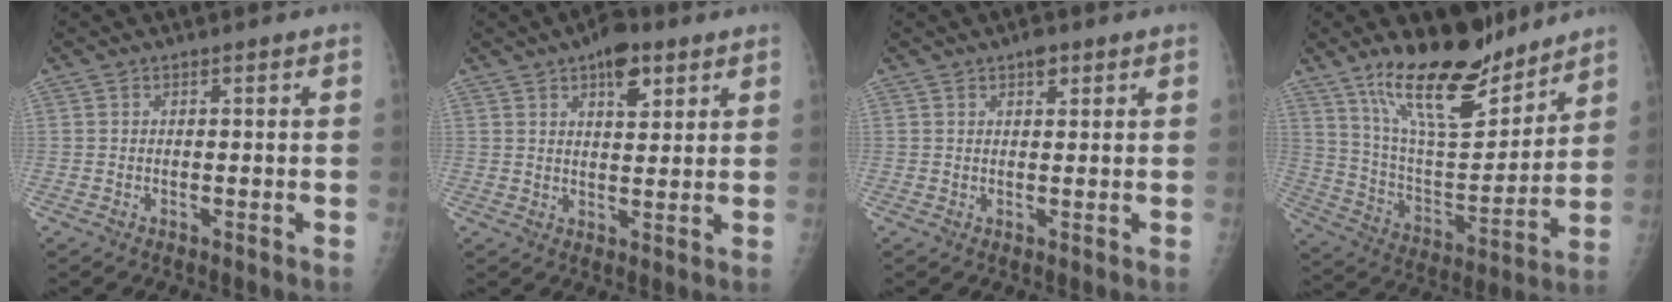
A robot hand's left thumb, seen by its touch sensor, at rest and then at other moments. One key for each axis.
{"total": 7.0, "fx": 3.8, "fy": 3.3, "fz": 4.8, "tx": -0.050, "ty": -0.016, "tz": 0.052}
{"total": 2.2, "fx": 1.3, "fy": 1.1, "fz": 1.3, "tx": -0.011, "ty": -0.005, "tz": 0.019}
{"total": 20.2, "fx": 14.7, "fy": 7.3, "fz": 11.8, "tx": -0.157, "ty": -0.091, "tz": 0.259}